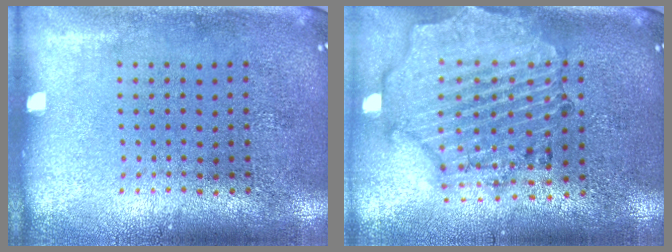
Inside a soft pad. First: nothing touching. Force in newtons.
{"total": 1.7, "press": 1.7, "slide": 0.3}